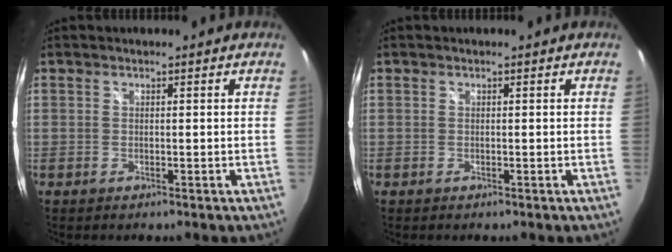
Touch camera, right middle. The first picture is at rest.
{"total": 0.0}